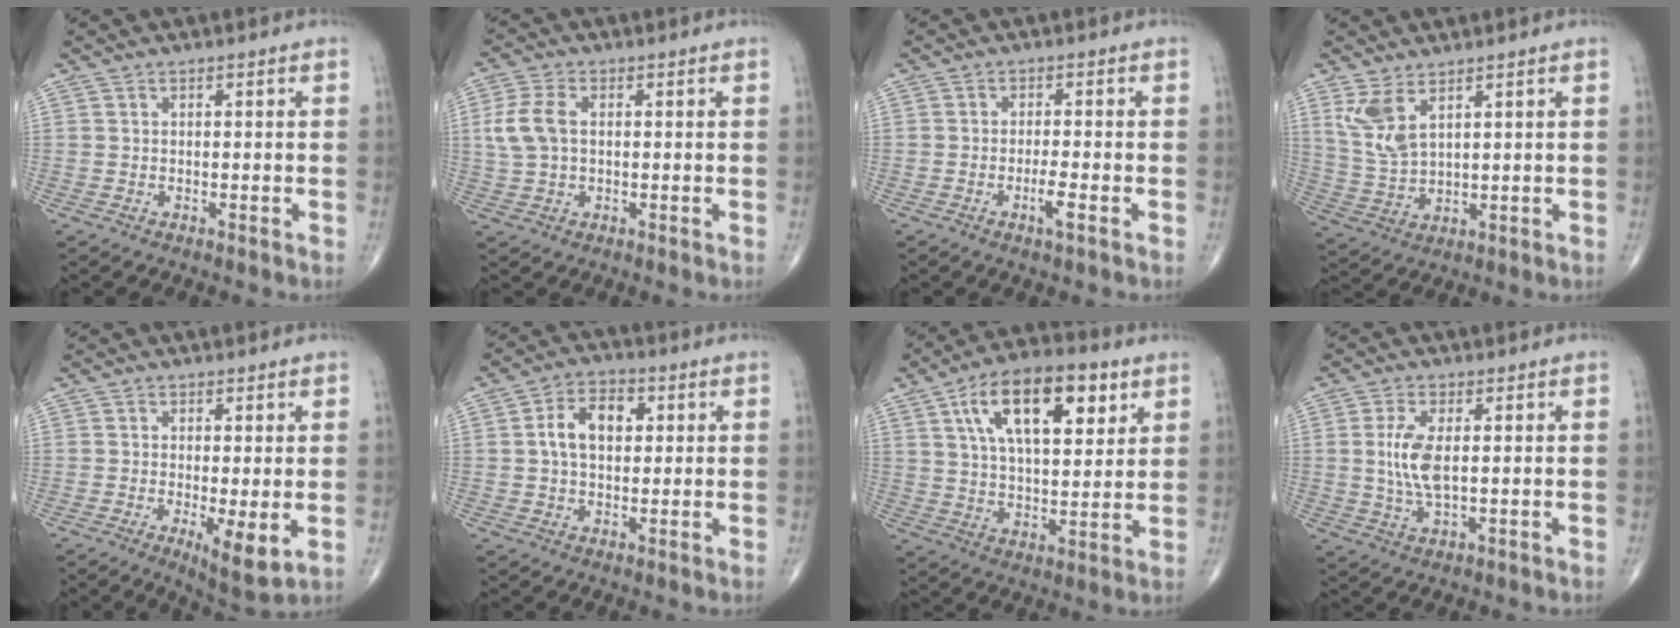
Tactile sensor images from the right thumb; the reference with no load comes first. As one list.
[{"total": 6.4, "force": [0.7, 3.9, 5.0], "torque": [-0.117, 0.011, 0.013]}, {"total": 3.2, "force": [-1.4, 0.4, 2.9], "torque": [-0.058, 0.002, -0.028]}, {"total": 6.9, "force": [3.8, 2.8, 5.0], "torque": [-0.105, -0.019, 0.090]}, {"total": 6.4, "force": [-1.2, 1.7, 6.0], "torque": [-0.100, -0.022, -0.018]}, {"total": 8.0, "force": [1.4, 5.1, 6.1], "torque": [-0.095, 0.014, 0.018]}, {"total": 18.3, "force": [7.7, 8.3, 14.4], "torque": [-0.209, -0.014, 0.128]}, {"total": 6.6, "force": [0.6, 2.6, 6.0], "torque": [-0.134, -0.008, 0.015]}]